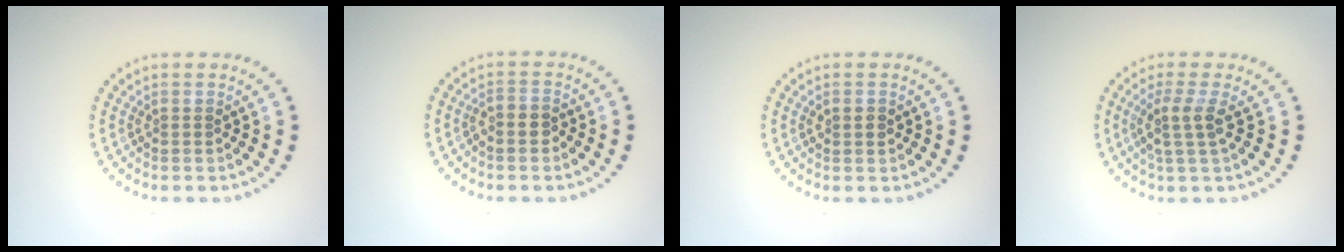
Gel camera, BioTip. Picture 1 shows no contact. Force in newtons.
{"total": 1.3, "press": 1.2, "slide": 0.6}
{"total": 1.5, "press": 1.5, "slide": 0.1}
{"total": 2.6, "press": 2.0, "slide": 1.7}